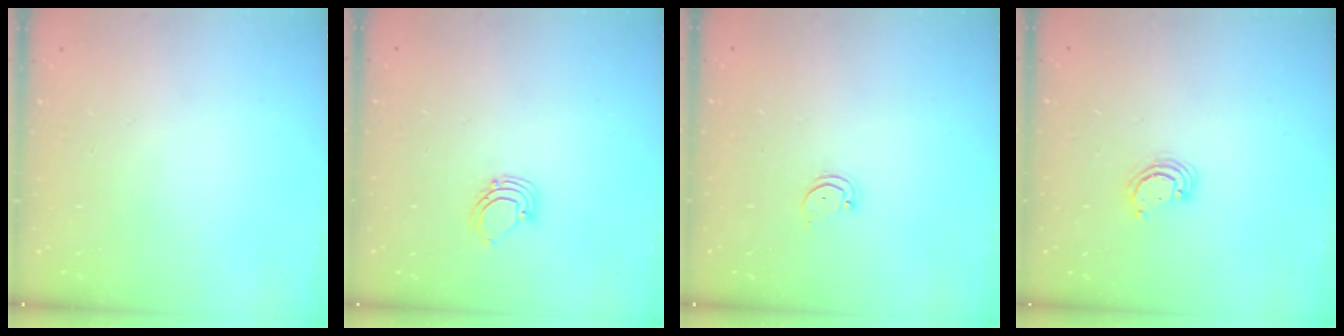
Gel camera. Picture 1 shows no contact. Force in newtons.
{"total": 2.6, "press": 2.6, "slide": 0.2}
{"total": 1.8, "press": 1.7, "slide": 0.2}
{"total": 2.8, "press": 2.8, "slide": 0.3}